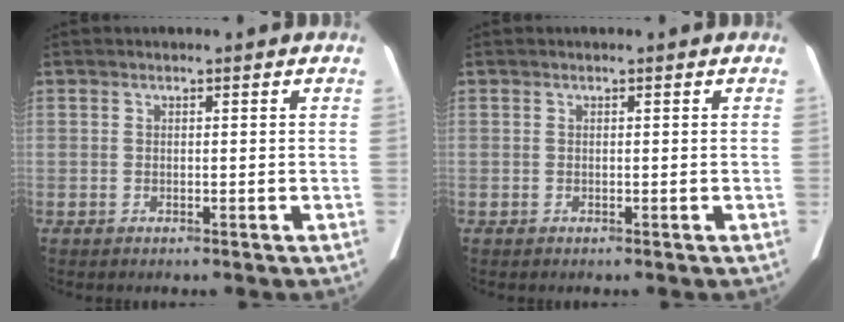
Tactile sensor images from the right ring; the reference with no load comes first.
{"total": 0.0}